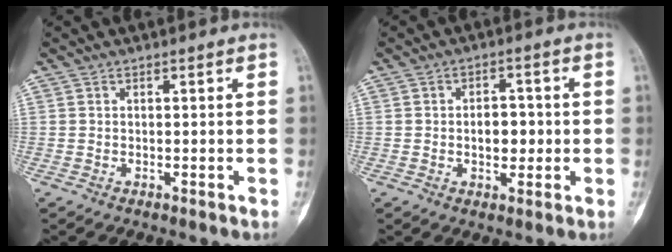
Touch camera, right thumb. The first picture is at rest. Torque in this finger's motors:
{"motor_torque": [1.05, 1.01, 0.17, -0.20, 0.02]}